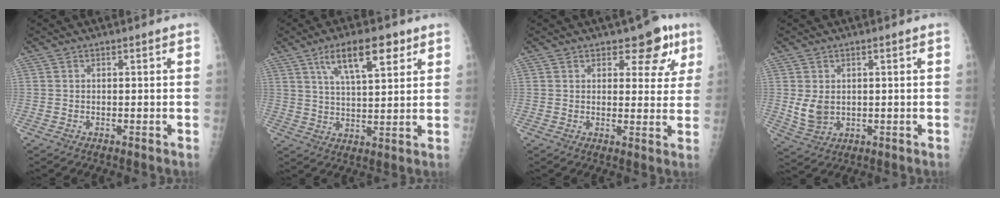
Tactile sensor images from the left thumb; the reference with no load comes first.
{"total": 11.3, "force": [6.1, 3.9, 8.7], "torque": [-0.131, -0.020, 0.106]}
{"total": 7.5, "force": [4.4, 4.2, 4.4], "torque": [-0.012, -0.016, 0.052]}
{"total": 4.8, "force": [0.5, 3.6, 3.1], "torque": [-0.049, -0.012, 0.022]}